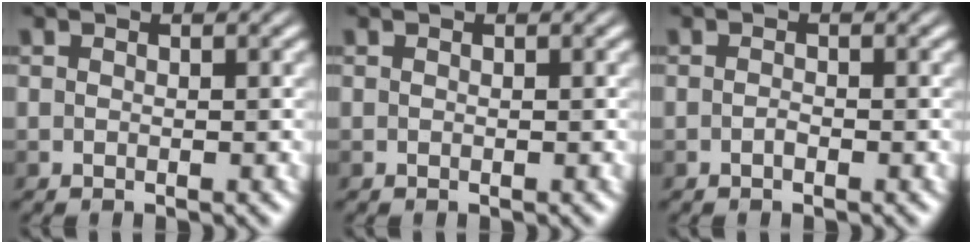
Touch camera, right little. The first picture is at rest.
{"total": 0.0}
{"total": 1.0, "force": [-1.0, 0.1, 0.3], "torque": [-0.003, 0.000, -0.020]}